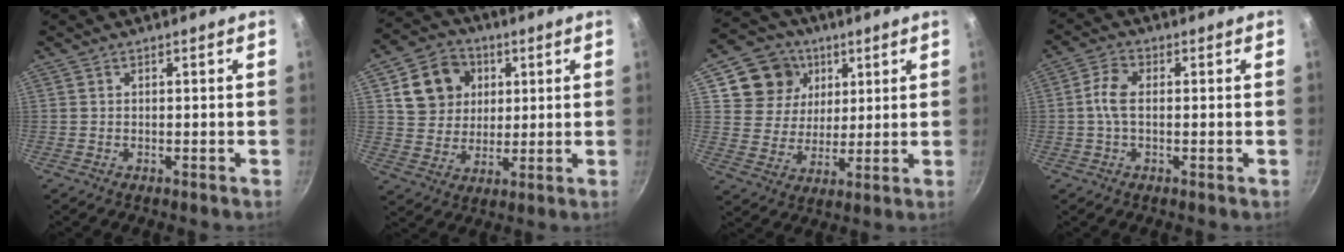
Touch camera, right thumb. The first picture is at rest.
{"total": 11.8, "force": [3.6, 10.1, 4.8], "torque": [-0.058, 0.004, 0.063]}
{"total": 12.2, "force": [5.3, 10.3, 3.8], "torque": [-0.036, -0.021, 0.089]}
{"total": 4.6, "force": [0.0, 2.3, 3.9], "torque": [-0.090, 0.013, -0.009]}